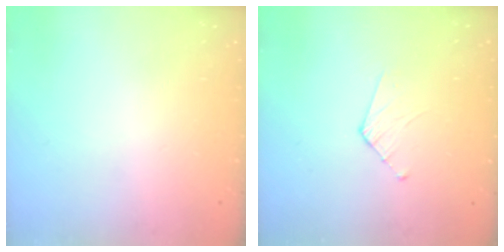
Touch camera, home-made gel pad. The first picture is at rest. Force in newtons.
{"total": 3.5, "press": 3.5, "slide": 0.3}